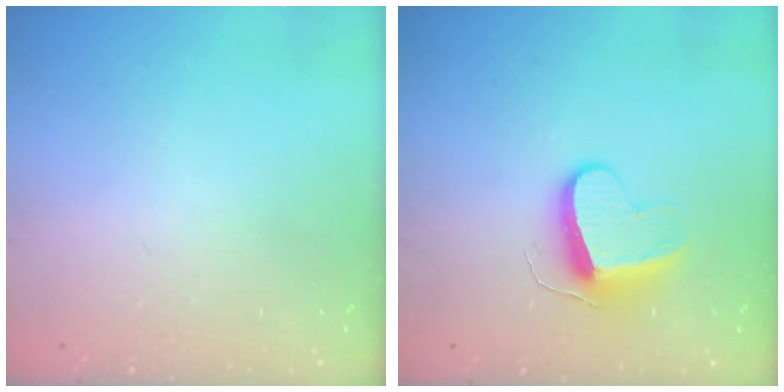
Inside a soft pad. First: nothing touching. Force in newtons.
{"total": 9.3, "press": 9.3, "slide": 0.1}